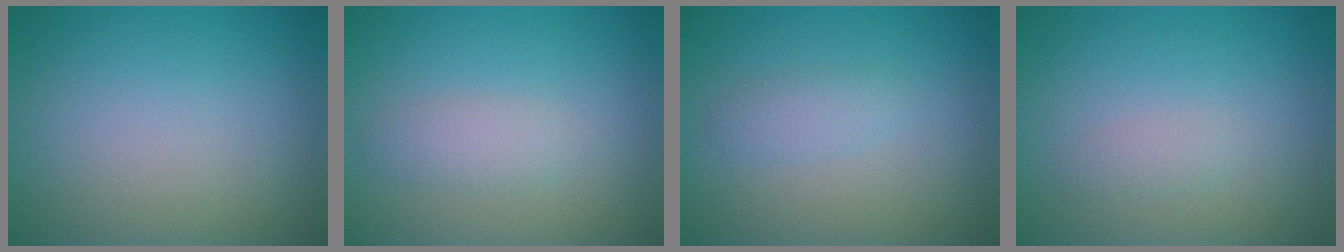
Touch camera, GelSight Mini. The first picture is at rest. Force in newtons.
{"total": 1.7, "press": 1.7, "slide": 0.0}
{"total": 1.3, "press": 1.3, "slide": 0.0}
{"total": 1.0, "press": 1.0, "slide": 0.0}